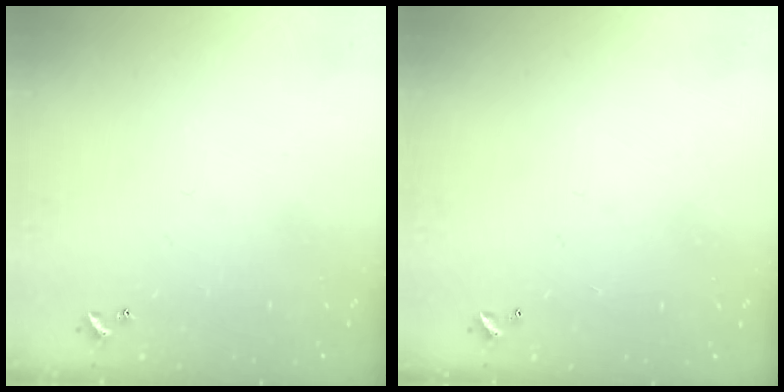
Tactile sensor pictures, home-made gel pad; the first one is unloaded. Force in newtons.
{"total": 3.0, "press": 3.0, "slide": 0.1}